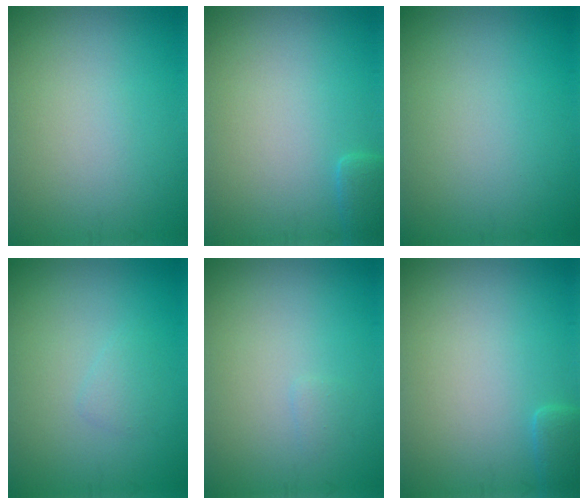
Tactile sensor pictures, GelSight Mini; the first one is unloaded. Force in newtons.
{"total": 1.4, "press": 1.4, "slide": 0.1}
{"total": 0.0}
{"total": 0.9, "press": 0.9, "slide": 0.1}
{"total": 0.5, "press": 0.5, "slide": 0.1}
{"total": 1.4, "press": 1.4, "slide": 0.1}